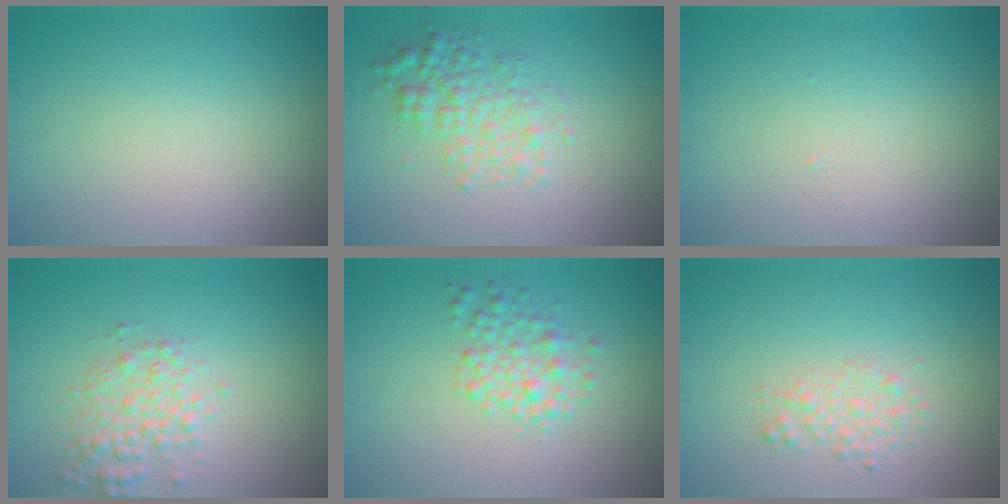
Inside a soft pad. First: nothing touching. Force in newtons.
{"total": 2.9, "press": 2.9, "slide": 0.0}
{"total": 0.0}
{"total": 2.8, "press": 2.8, "slide": 0.0}
{"total": 2.6, "press": 2.6, "slide": 0.1}
{"total": 1.6, "press": 1.6, "slide": 0.1}